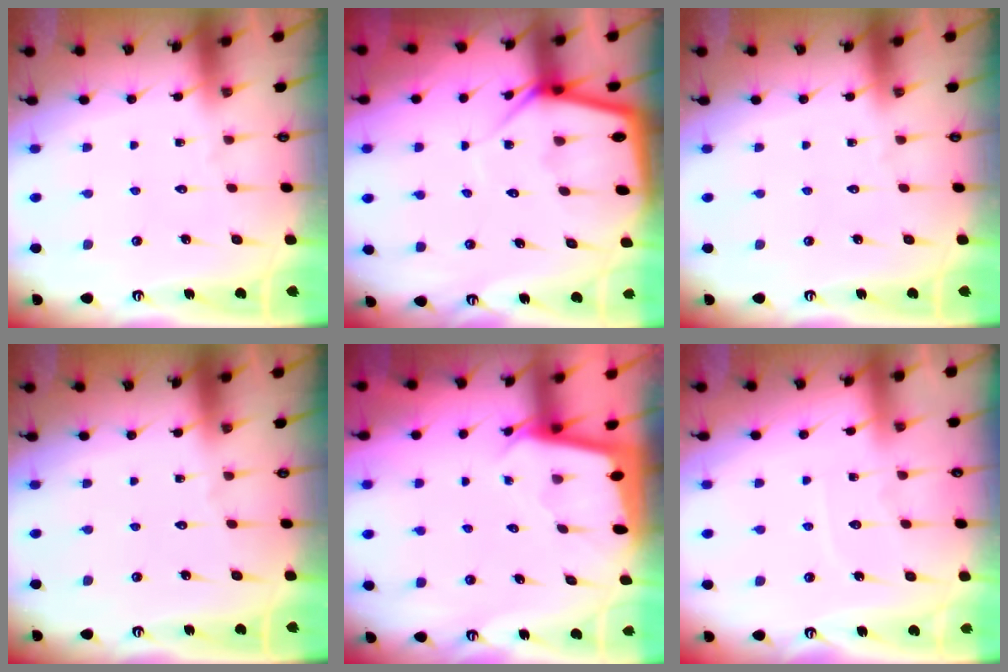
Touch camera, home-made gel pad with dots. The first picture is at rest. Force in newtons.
{"total": 7.3, "press": 7.3, "slide": 0.5}
{"total": 0.0}
{"total": 0.0}
{"total": 2.1, "press": 2.1, "slide": 0.1}
{"total": 4.5, "press": 4.5, "slide": 0.3}